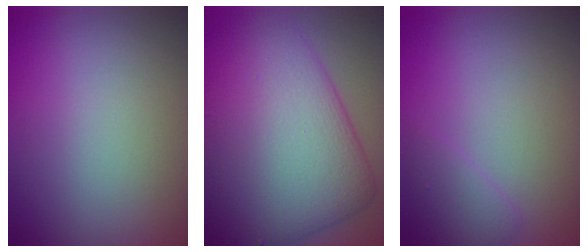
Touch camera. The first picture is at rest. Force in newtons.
{"total": 11.1, "press": 11.1, "slide": 0.2}
{"total": 1.5, "press": 1.5, "slide": 0.1}